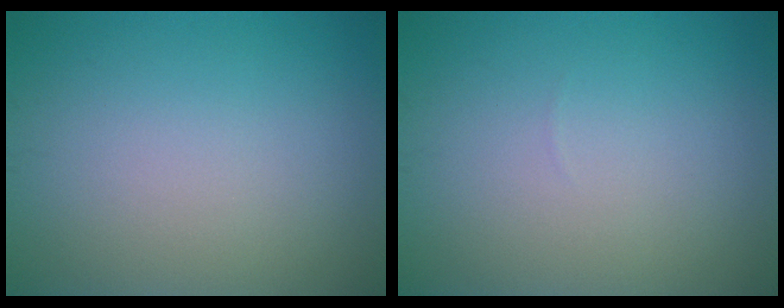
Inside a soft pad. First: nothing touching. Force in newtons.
{"total": 0.0}